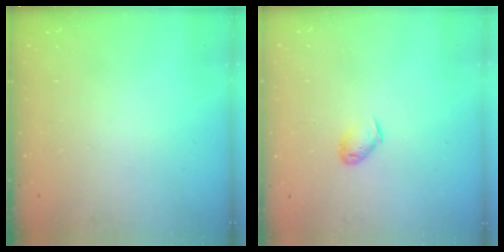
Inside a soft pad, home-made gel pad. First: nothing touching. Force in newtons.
{"total": 3.8, "press": 3.7, "slide": 0.8}